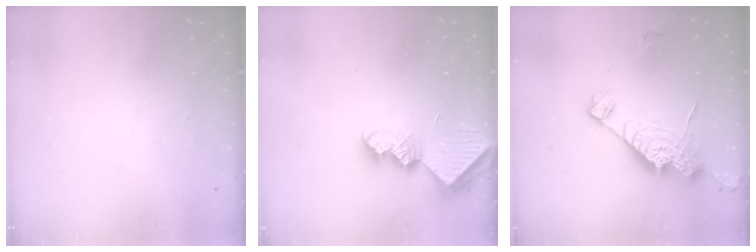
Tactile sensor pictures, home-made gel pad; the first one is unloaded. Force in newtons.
{"total": 9.8, "press": 9.7, "slide": 0.8}
{"total": 13.8, "press": 13.7, "slide": 1.3}